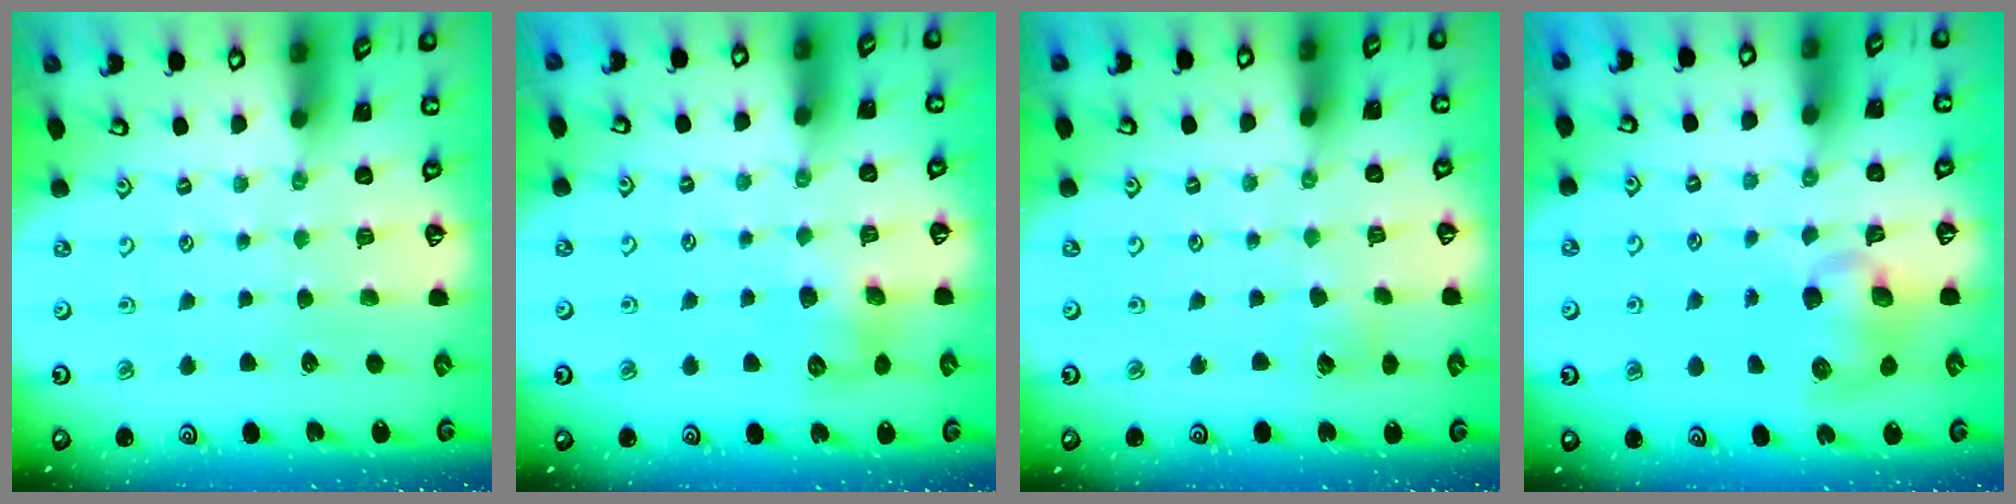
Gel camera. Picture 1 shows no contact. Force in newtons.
{"total": 7.8, "press": 7.8, "slide": 0.5}
{"total": 5.2, "press": 5.1, "slide": 0.5}
{"total": 7.7, "press": 7.6, "slide": 1.4}